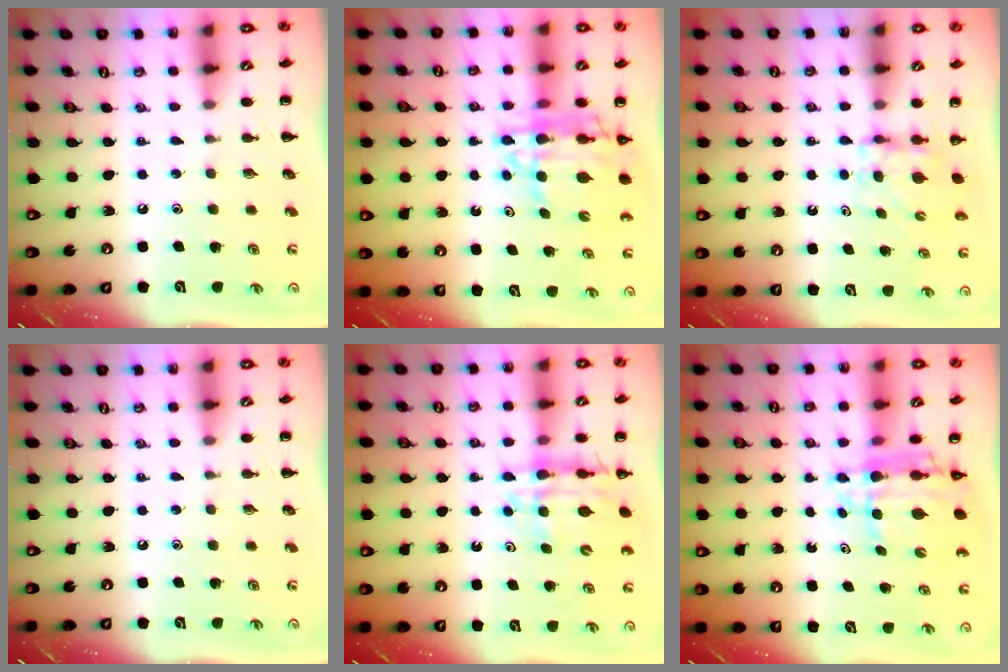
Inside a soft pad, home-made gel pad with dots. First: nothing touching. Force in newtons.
{"total": 9.8, "press": 9.3, "slide": 3.0}
{"total": 4.3, "press": 4.2, "slide": 0.8}
{"total": 0.0}
{"total": 10.7, "press": 10.2, "slide": 3.4}
{"total": 9.0, "press": 8.5, "slide": 3.2}